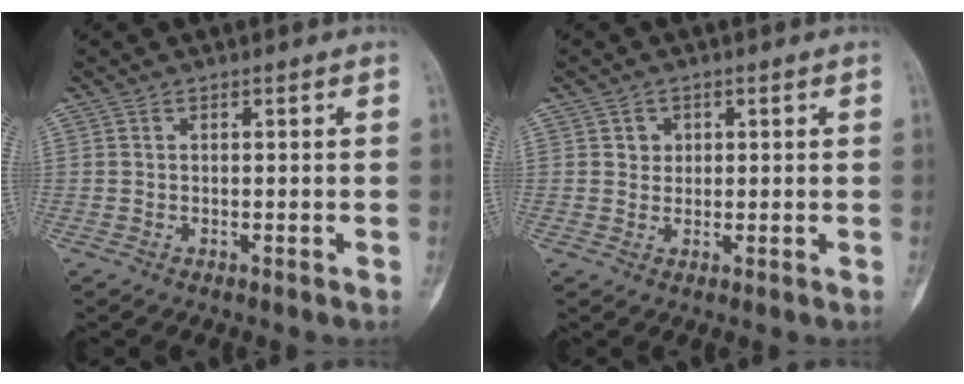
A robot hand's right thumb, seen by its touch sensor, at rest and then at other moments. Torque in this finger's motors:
{"motor_torque": [0.35, 0.55, 0.16, -0.30, -0.01]}